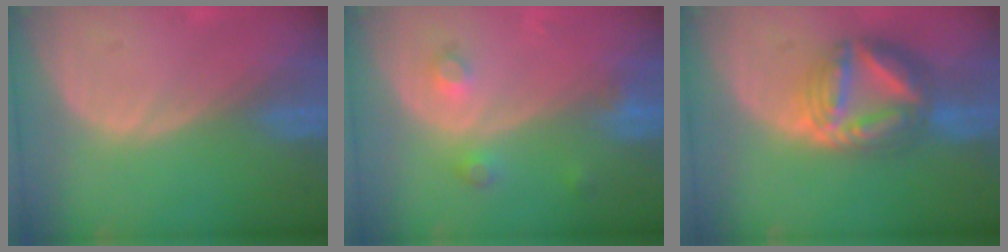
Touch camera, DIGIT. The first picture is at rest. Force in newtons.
{"total": 3.4, "press": 3.2, "slide": 1.2}
{"total": 9.0, "press": 8.9, "slide": 0.8}